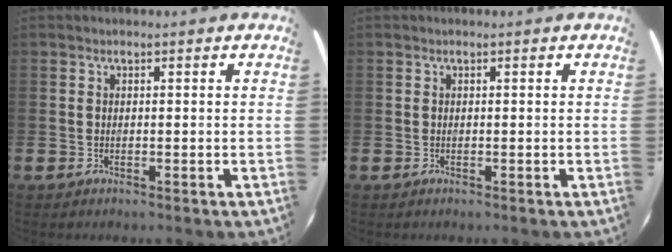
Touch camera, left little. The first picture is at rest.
{"total": 0.0}